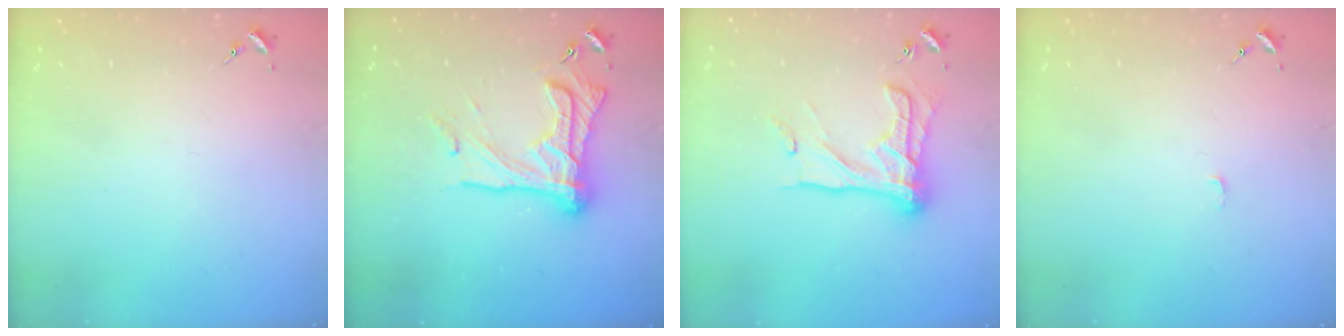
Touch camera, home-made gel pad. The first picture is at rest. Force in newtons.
{"total": 21.0, "press": 20.9, "slide": 1.9}
{"total": 19.9, "press": 19.8, "slide": 1.8}
{"total": 2.7, "press": 2.7, "slide": 0.3}